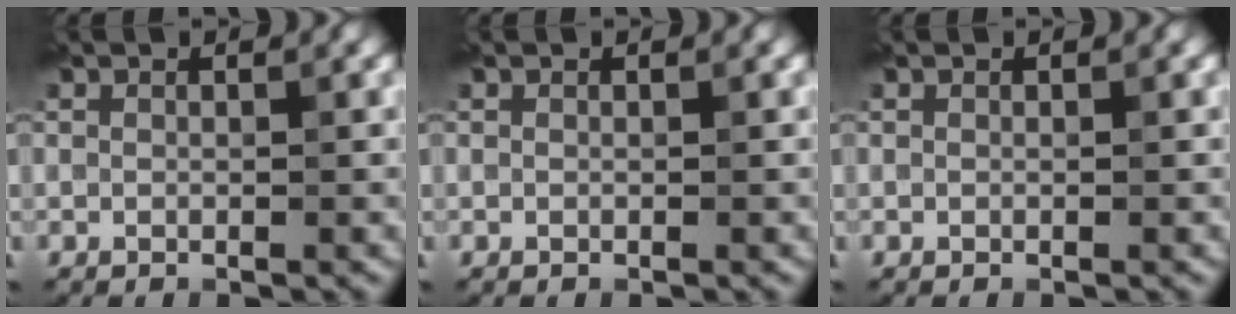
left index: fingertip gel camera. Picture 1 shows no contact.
{"total": 0.0}
{"total": 0.0}